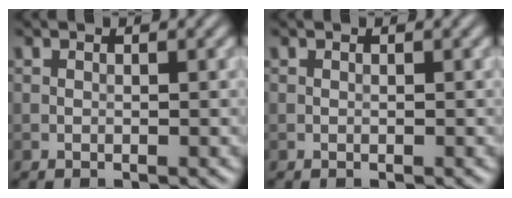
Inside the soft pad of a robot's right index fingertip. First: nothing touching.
{"total": 0.0}